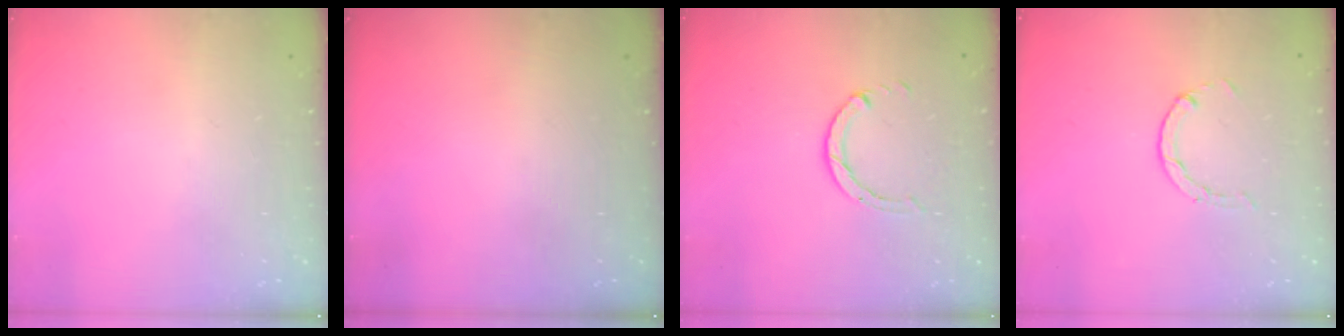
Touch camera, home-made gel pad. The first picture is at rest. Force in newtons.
{"total": 0.0}
{"total": 3.2, "press": 3.2, "slide": 0.5}
{"total": 0.6, "press": 0.6, "slide": 0.2}